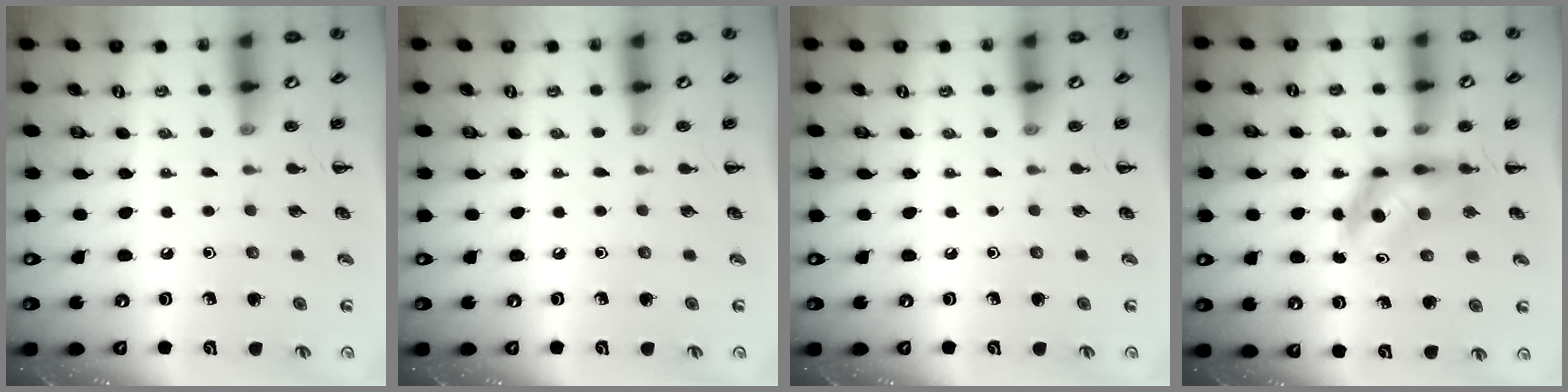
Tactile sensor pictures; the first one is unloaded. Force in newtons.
{"total": 0.0}
{"total": 0.0}
{"total": 4.9, "press": 4.8, "slide": 1.1}